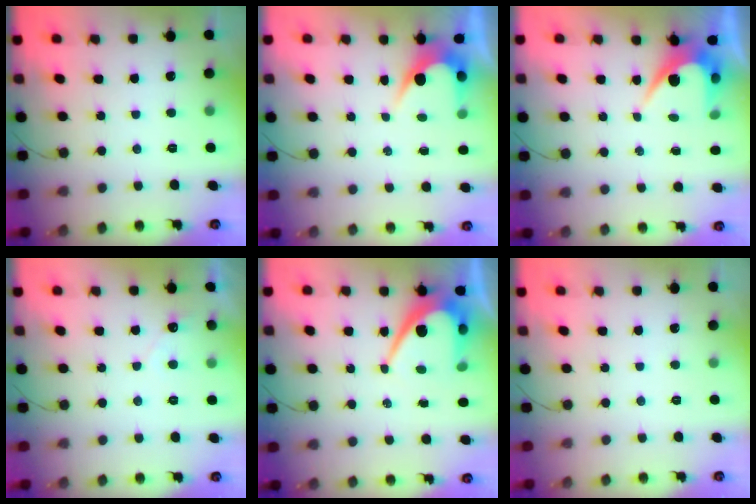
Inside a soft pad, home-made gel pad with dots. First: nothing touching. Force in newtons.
{"total": 4.3, "press": 4.3, "slide": 0.3}
{"total": 5.7, "press": 5.7, "slide": 0.1}
{"total": 2.9, "press": 2.9, "slide": 0.1}
{"total": 9.3, "press": 9.3, "slide": 0.7}
{"total": 0.0}